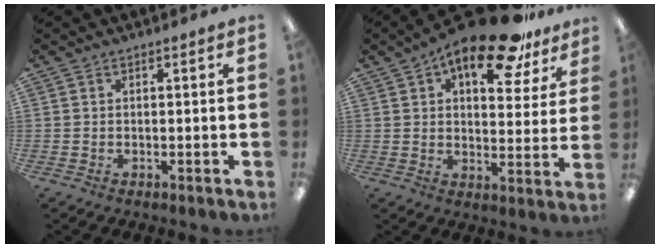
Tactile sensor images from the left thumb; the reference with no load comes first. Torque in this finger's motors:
{"motor_torque": [0.47, 0.60, 1.63, -1.14, 0.21]}